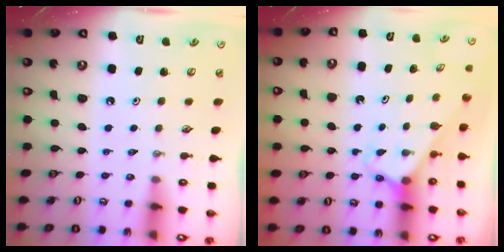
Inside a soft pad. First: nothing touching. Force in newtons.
{"total": 2.6, "press": 2.6, "slide": 0.1}